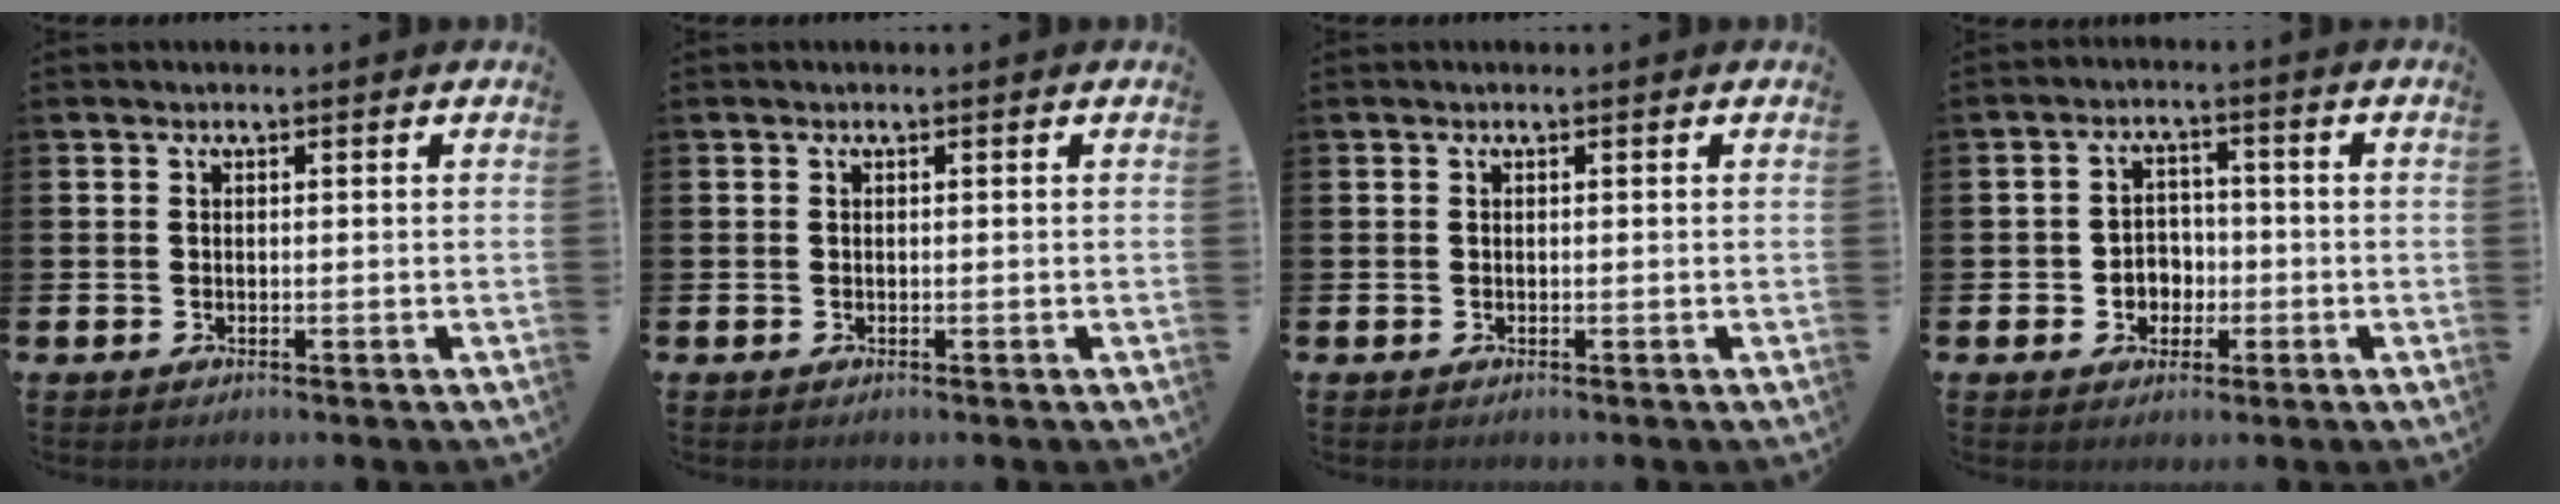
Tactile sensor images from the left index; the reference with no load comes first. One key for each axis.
{"total": 0.0}
{"total": 0.0}
{"total": 3.5, "fx": -0.7, "fy": 3.3, "fz": 1.0, "tx": -0.019, "ty": -0.001, "tz": -0.023}